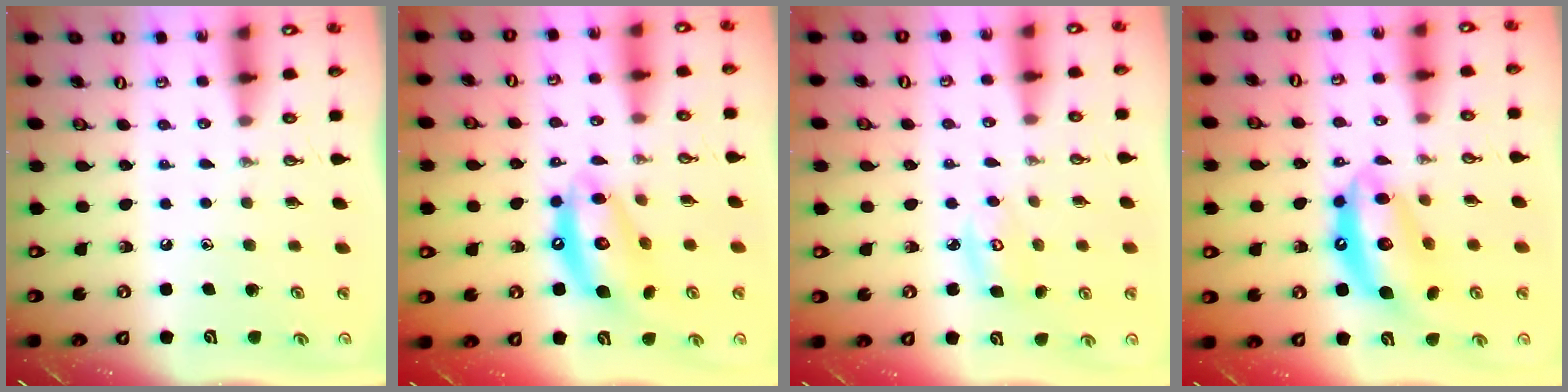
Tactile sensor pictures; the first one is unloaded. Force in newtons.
{"total": 12.4, "press": 12.3, "slide": 1.4}
{"total": 6.0, "press": 5.9, "slide": 0.5}
{"total": 14.7, "press": 14.6, "slide": 1.6}